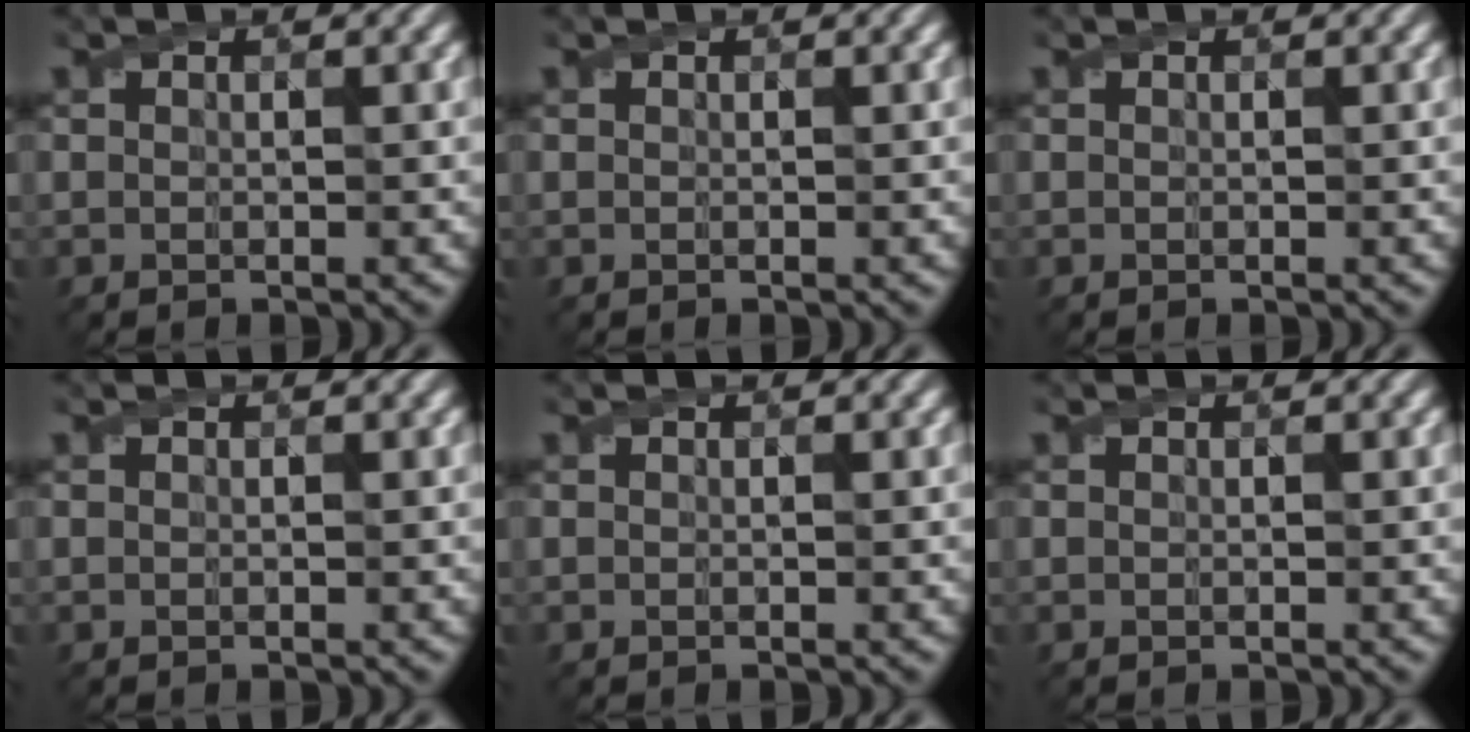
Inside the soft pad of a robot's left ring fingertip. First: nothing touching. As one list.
[{"total": 0.0}, {"total": 0.0}, {"total": 0.0}, {"total": 0.0}, {"total": 0.0}]